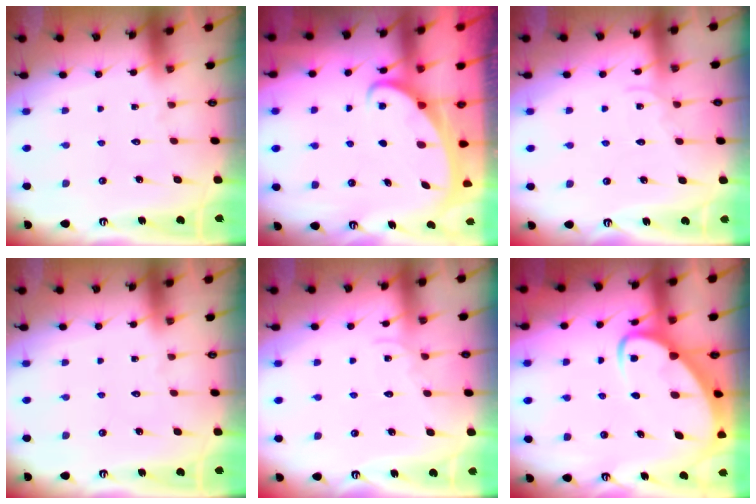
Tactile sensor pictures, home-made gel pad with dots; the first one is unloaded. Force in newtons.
{"total": 2.2, "press": 2.2, "slide": 0.3}
{"total": 6.6, "press": 6.6, "slide": 0.5}
{"total": 0.0}
{"total": 6.6, "press": 6.6, "slide": 0.5}
{"total": 5.9, "press": 5.9, "slide": 0.6}